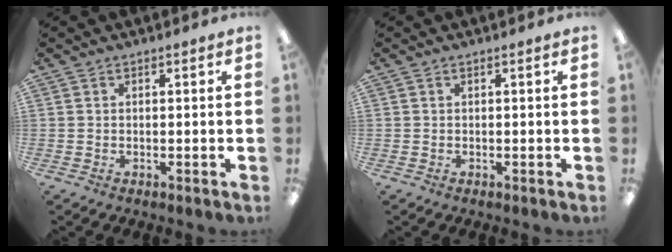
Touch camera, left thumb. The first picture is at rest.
{"total": 0.0}